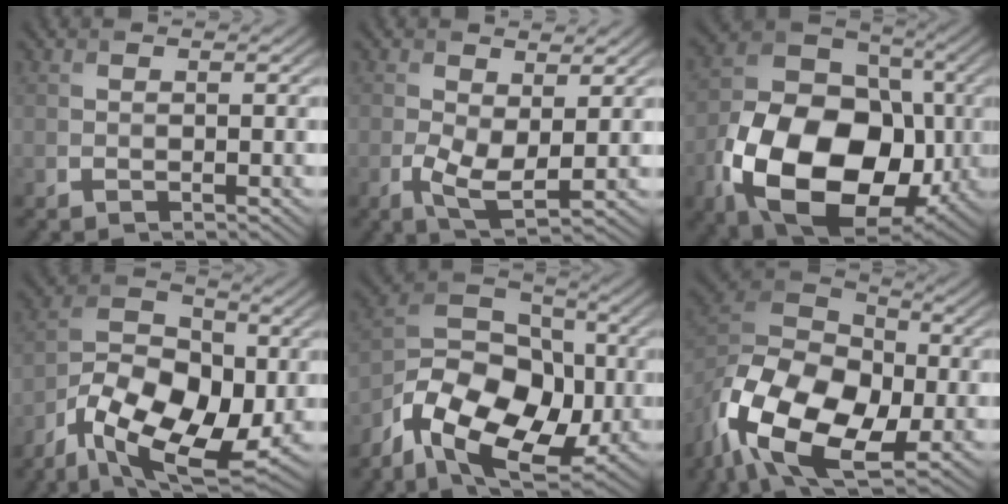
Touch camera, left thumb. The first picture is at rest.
{"total": 5.0, "force": [0.0, 2.6, 4.2], "torque": [-0.101, -0.011, 0.003]}
{"total": 18.5, "force": [-5.2, 13.0, 12.1], "torque": [-0.239, -0.052, -0.085]}
{"total": 13.5, "force": [-5.7, 7.4, 9.7], "torque": [-0.183, -0.018, -0.113]}
{"total": 14.7, "force": [-5.9, 9.2, 9.8], "torque": [-0.202, -0.025, -0.118]}
{"total": 18.0, "force": [-7.7, 11.1, 11.9], "torque": [-0.286, -0.023, -0.141]}